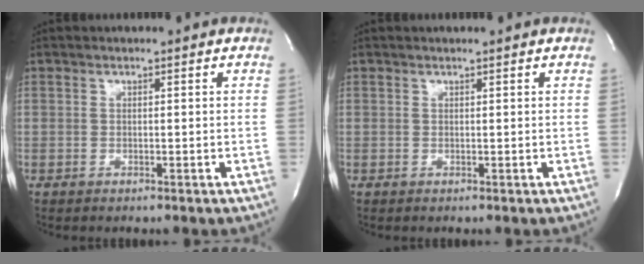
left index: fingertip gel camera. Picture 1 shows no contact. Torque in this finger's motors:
{"motor_torque": [0.16, -0.10, -0.05, 0.01]}